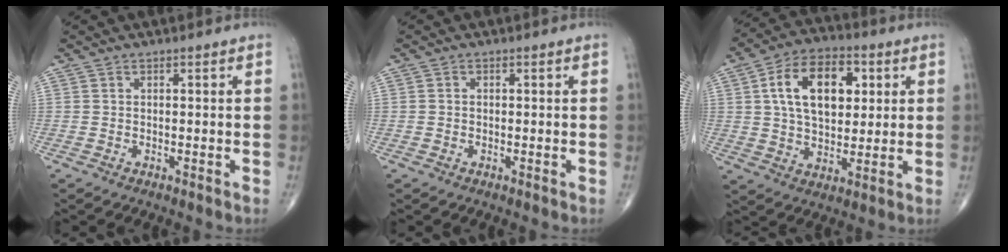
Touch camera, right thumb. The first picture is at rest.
{"total": 0.6, "force": [-0.1, 0.5, 0.2], "torque": [-0.003, 0.001, -0.002]}
{"total": 15.5, "force": [4.0, 9.5, 11.7], "torque": [-0.171, 0.003, 0.065]}